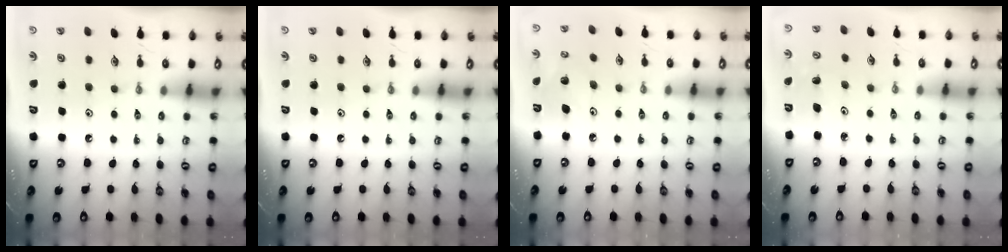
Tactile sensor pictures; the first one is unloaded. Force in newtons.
{"total": 0.0}
{"total": 7.0, "press": 6.8, "slide": 1.7}
{"total": 3.0, "press": 3.0, "slide": 0.2}